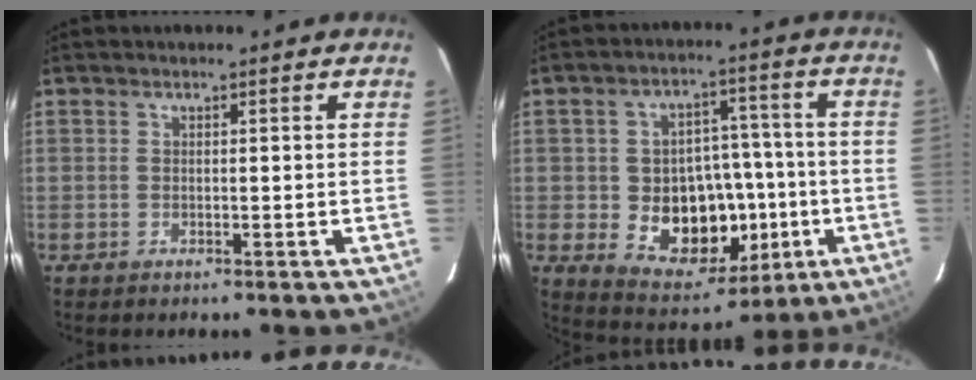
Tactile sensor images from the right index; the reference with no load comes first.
{"total": 15.6, "force": [-3.2, 11.8, 9.7], "torque": [-0.183, 0.011, -0.024]}